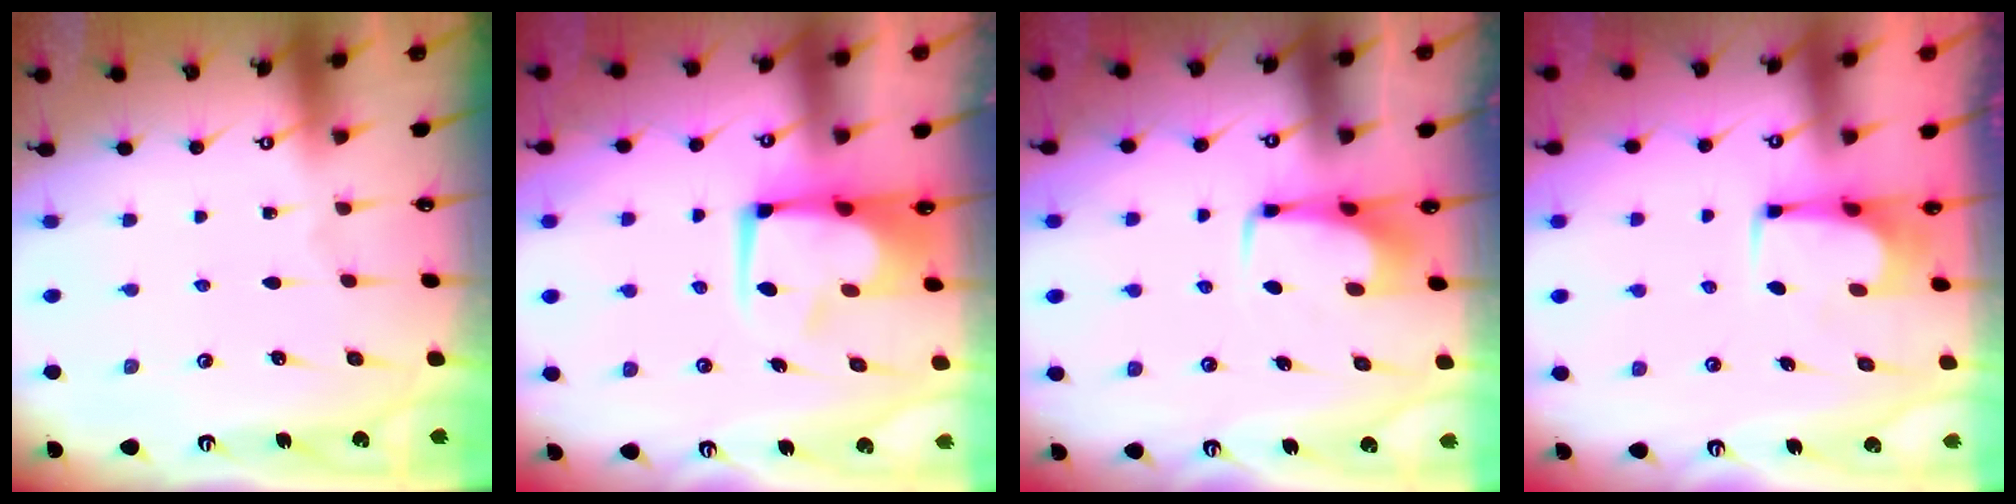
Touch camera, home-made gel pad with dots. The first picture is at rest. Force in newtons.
{"total": 3.4, "press": 3.3, "slide": 0.8}
{"total": 3.0, "press": 2.9, "slide": 0.4}
{"total": 3.5, "press": 3.5, "slide": 0.2}